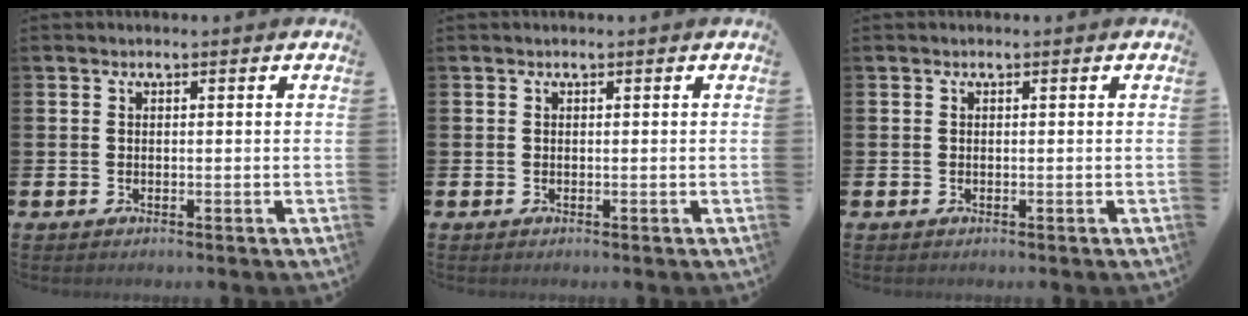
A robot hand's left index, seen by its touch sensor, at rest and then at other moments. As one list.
[{"total": 0.0}, {"total": 0.0}]